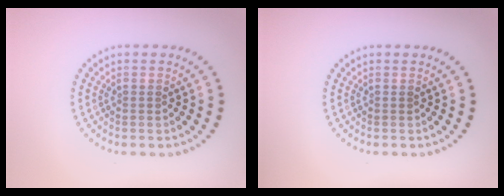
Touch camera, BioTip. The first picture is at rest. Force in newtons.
{"total": 0.0}